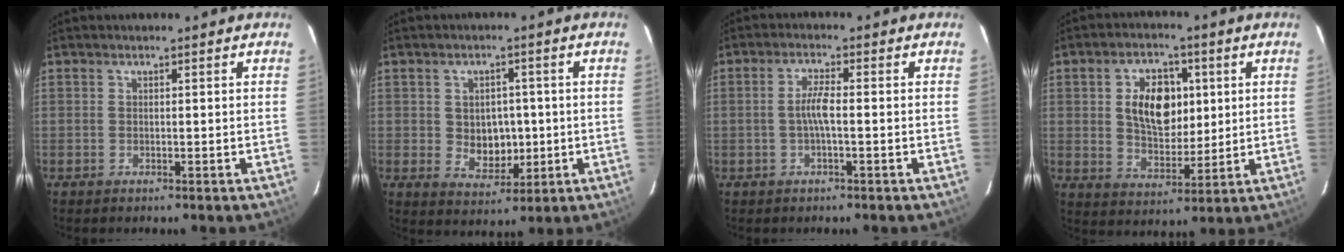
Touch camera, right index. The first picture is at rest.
{"total": 6.5, "force": [-0.2, 5.2, 3.8], "torque": [-0.068, 0.003, 0.014]}
{"total": 3.3, "force": [-0.7, 0.2, 3.2], "torque": [-0.065, 0.004, -0.012]}
{"total": 11.0, "force": [2.5, 7.0, 8.1], "torque": [-0.140, 0.013, 0.049]}